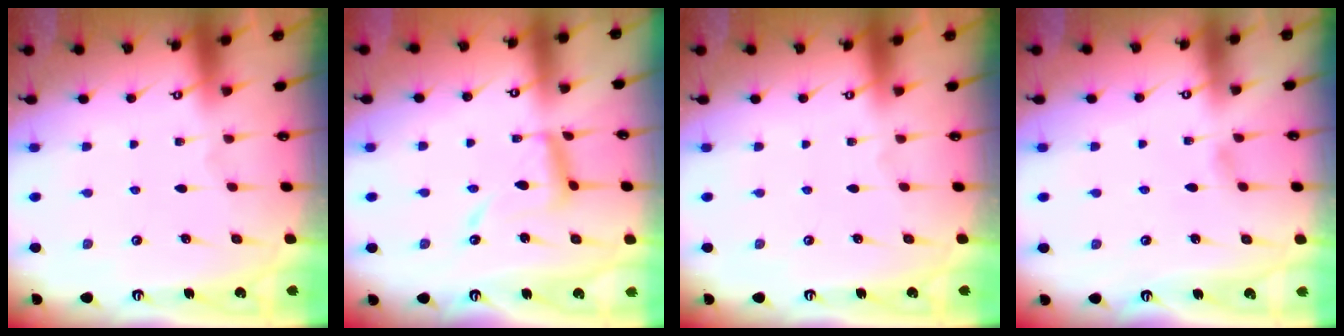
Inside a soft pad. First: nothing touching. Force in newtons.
{"total": 11.6, "press": 11.6, "slide": 1.0}
{"total": 0.0}
{"total": 4.0, "press": 4.0, "slide": 0.4}